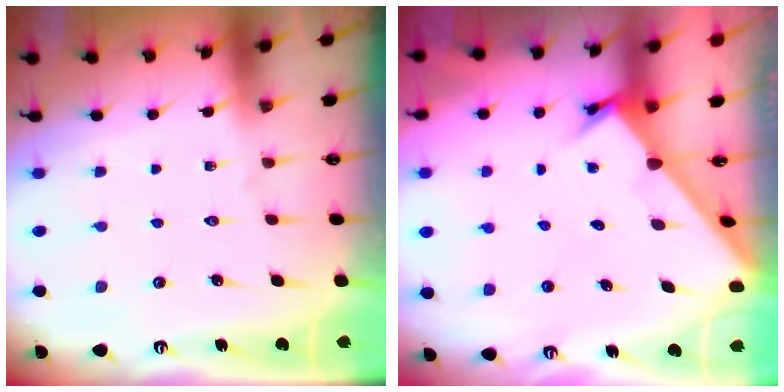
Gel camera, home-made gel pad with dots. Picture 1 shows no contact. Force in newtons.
{"total": 2.1, "press": 2.1, "slide": 0.1}